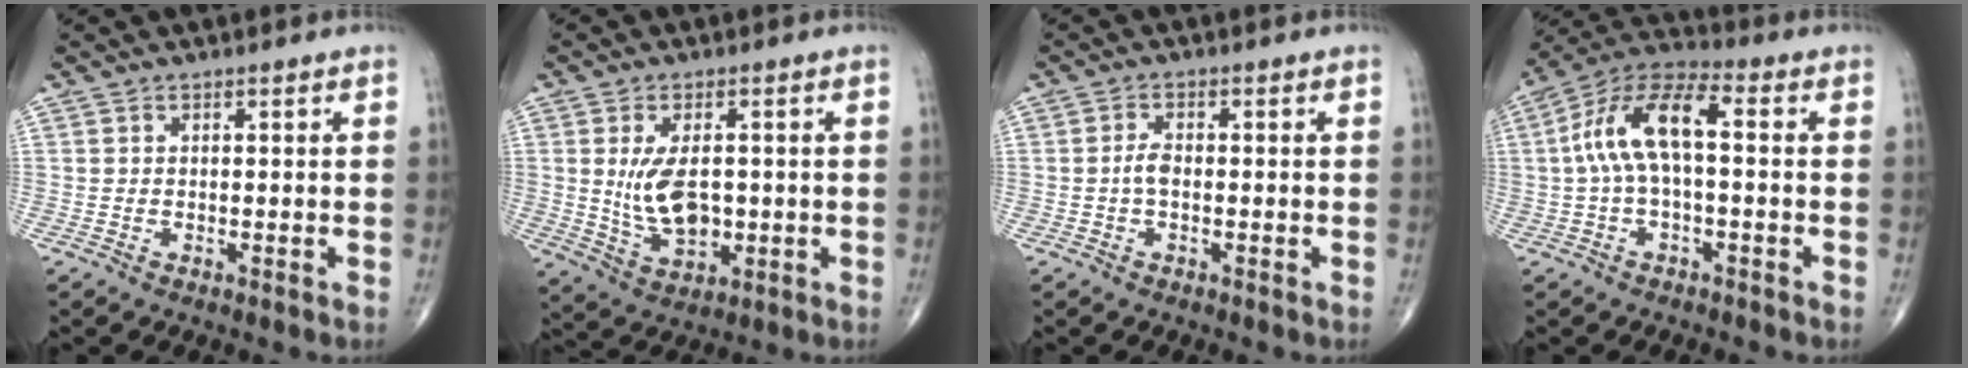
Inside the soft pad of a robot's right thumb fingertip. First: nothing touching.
{"total": 9.0, "force": [0.3, 5.1, 7.4], "torque": [-0.128, -0.010, 0.019]}
{"total": 2.3, "force": [-0.4, 1.2, 1.9], "torque": [-0.040, 0.006, -0.010]}
{"total": 12.2, "force": [0.5, 5.3, 11.0], "torque": [-0.223, 0.046, 0.002]}